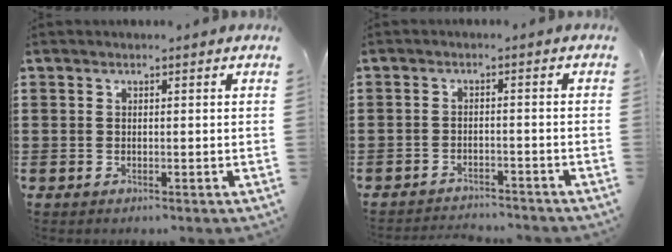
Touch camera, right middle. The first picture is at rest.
{"total": 2.6, "force": [-2.6, 0.2, 0.0], "torque": [-0.007, -0.001, -0.055]}